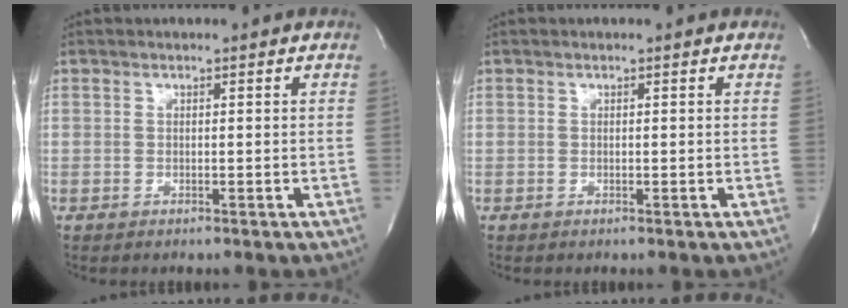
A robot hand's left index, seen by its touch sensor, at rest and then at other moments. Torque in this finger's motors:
{"motor_torque": [0.00, 0.00, 0.00, -0.01]}